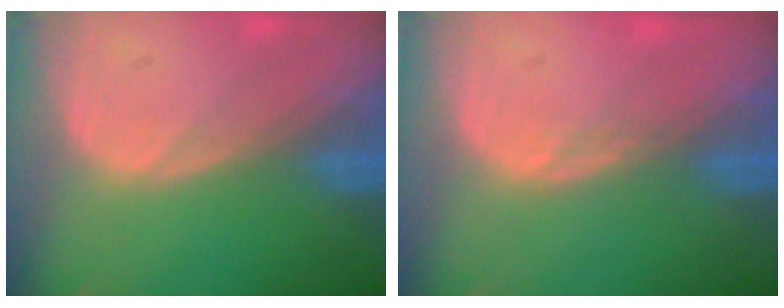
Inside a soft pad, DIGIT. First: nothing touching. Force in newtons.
{"total": 1.0, "press": 0.8, "slide": 0.7}